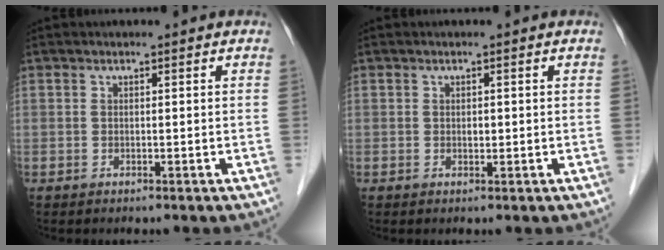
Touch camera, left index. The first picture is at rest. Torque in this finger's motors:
{"motor_torque": [0.08, 0.04, 0.00, 0.00]}